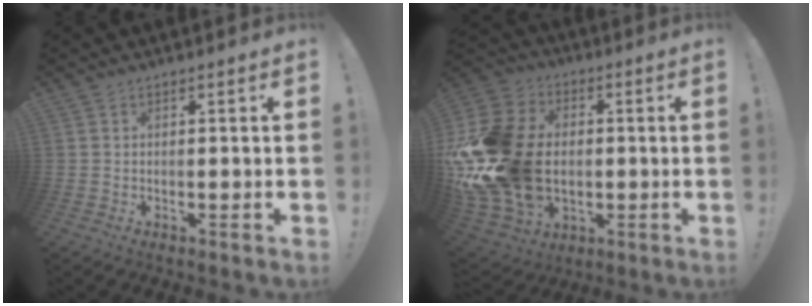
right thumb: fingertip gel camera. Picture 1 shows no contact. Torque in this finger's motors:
{"motor_torque": [2.56, 2.44, 2.77, 0.00, 1.01]}